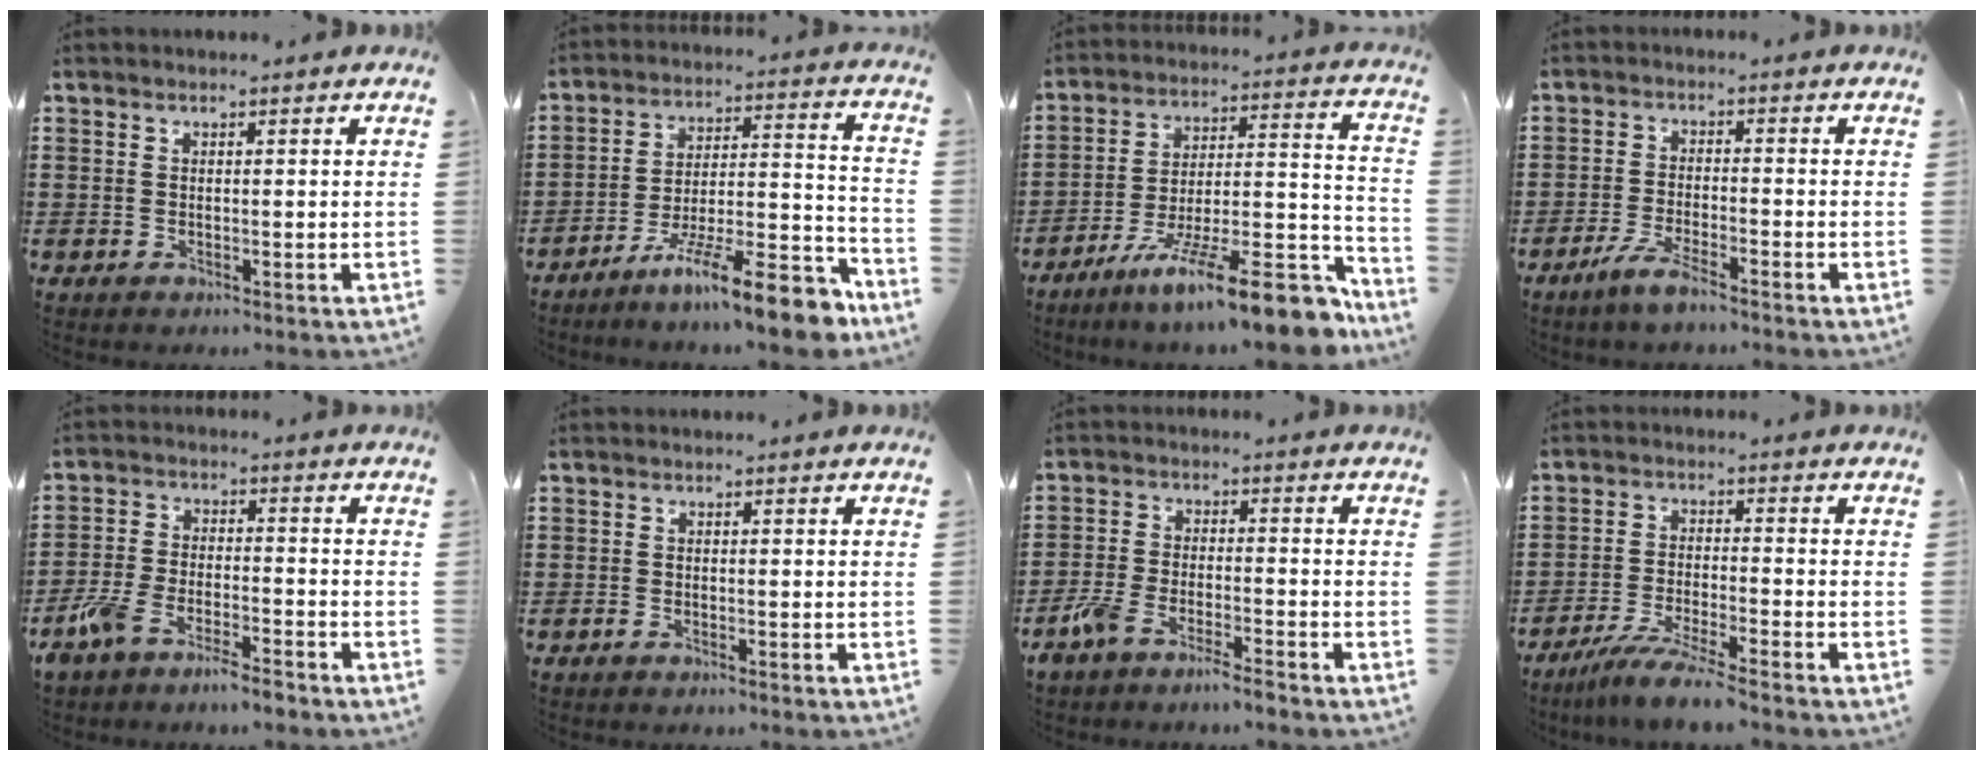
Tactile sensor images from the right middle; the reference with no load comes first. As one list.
[{"total": 13.8, "force": [-10.5, 1.5, 8.8], "torque": [-0.130, 0.034, -0.185]}, {"total": 15.5, "force": [-11.3, 1.6, 10.4], "torque": [-0.152, 0.034, -0.190]}, {"total": 4.2, "force": [-3.2, 0.2, 2.7], "torque": [-0.066, -0.009, -0.063]}, {"total": 6.0, "force": [-5.2, 1.2, 2.8], "torque": [-0.081, -0.004, -0.108]}, {"total": 0.5, "force": [-0.4, 0.1, 0.3], "torque": [-0.008, -0.003, -0.007]}, {"total": 4.7, "force": [-4.1, 0.6, 2.2], "torque": [-0.073, -0.009, -0.089]}, {"total": 5.7, "force": [-4.9, -0.5, 2.8], "torque": [-0.064, -0.021, -0.095]}]